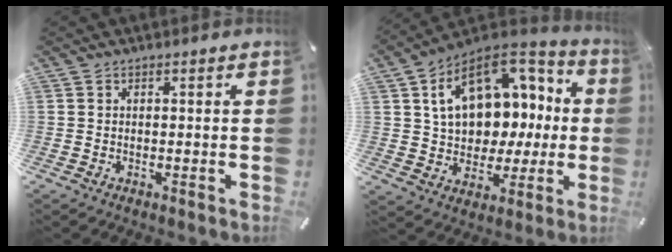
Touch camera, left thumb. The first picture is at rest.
{"total": 17.1, "force": [4.9, 12.9, 10.1], "torque": [-0.163, -0.019, 0.096]}